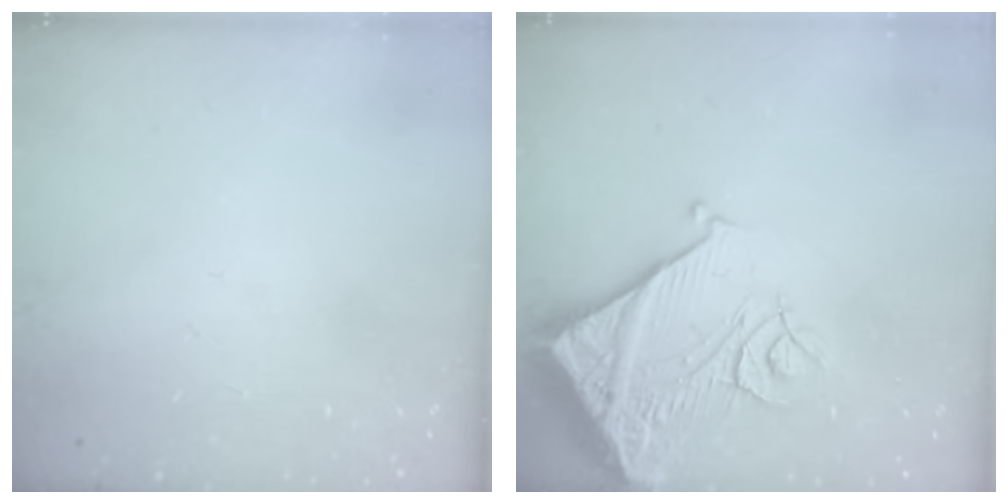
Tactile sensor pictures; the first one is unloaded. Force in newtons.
{"total": 14.6, "press": 14.5, "slide": 2.0}